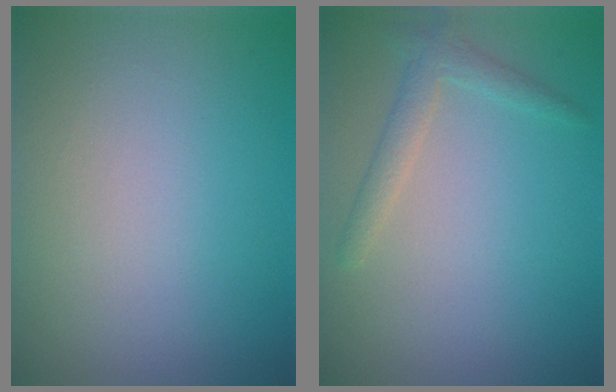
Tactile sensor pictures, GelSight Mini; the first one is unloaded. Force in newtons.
{"total": 1.9, "press": 1.9, "slide": 0.1}